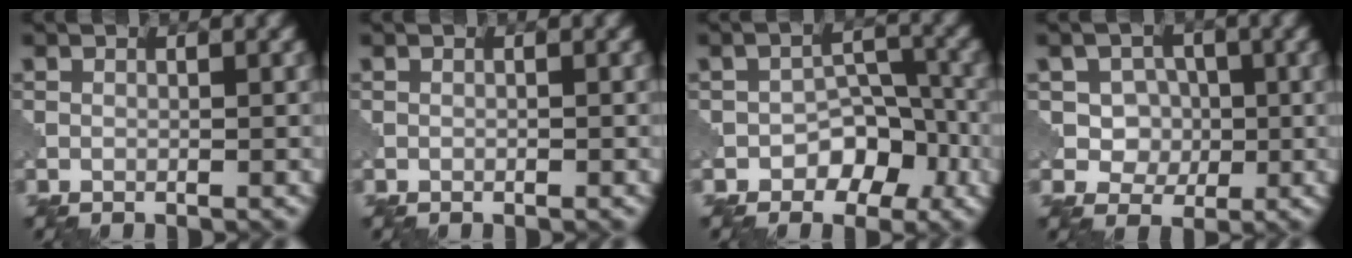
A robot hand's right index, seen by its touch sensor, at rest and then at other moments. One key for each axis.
{"total": 0.0}
{"total": 4.4, "fx": -2.3, "fy": 3.1, "fz": 2.3, "tx": -0.012, "ty": 0.017, "tz": -0.035}
{"total": 4.9, "fx": 0.4, "fy": 4.4, "fz": 2.1, "tx": -0.024, "ty": 0.008, "tz": -0.006}